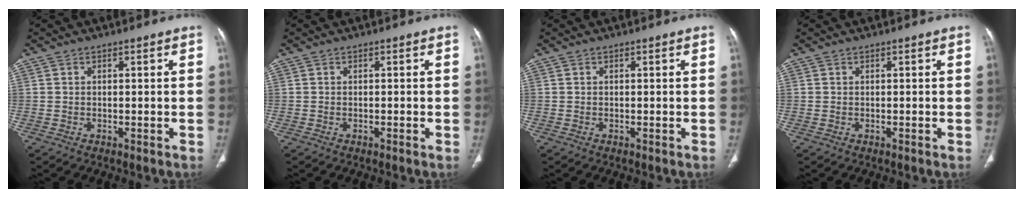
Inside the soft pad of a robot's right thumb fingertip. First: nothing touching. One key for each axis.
{"total": 0.0}
{"total": 0.0}
{"total": 0.0}